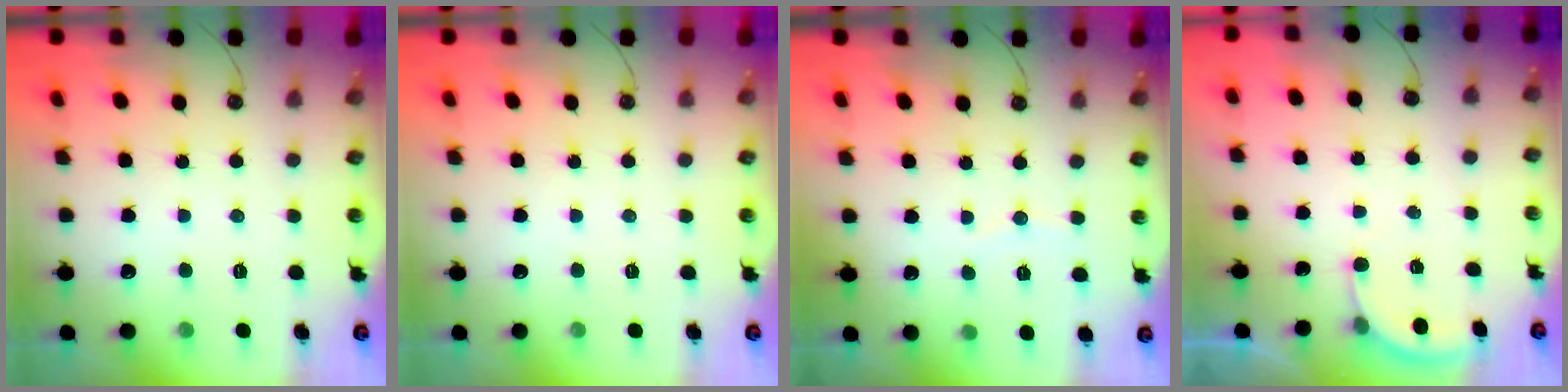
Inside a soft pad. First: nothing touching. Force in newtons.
{"total": 0.0}
{"total": 2.7, "press": 2.7, "slide": 0.3}
{"total": 2.7, "press": 2.7, "slide": 0.5}